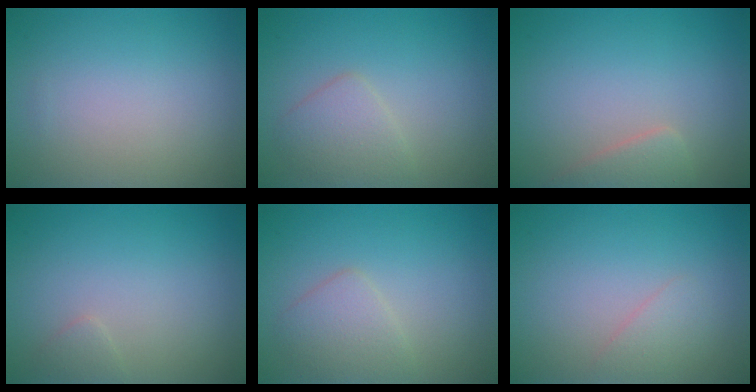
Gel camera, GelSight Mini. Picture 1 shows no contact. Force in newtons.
{"total": 2.4, "press": 2.4, "slide": 0.0}
{"total": 2.0, "press": 2.0, "slide": 0.1}
{"total": 0.8, "press": 0.7, "slide": 0.1}
{"total": 2.4, "press": 2.4, "slide": 0.0}
{"total": 1.2, "press": 1.2, "slide": 0.0}